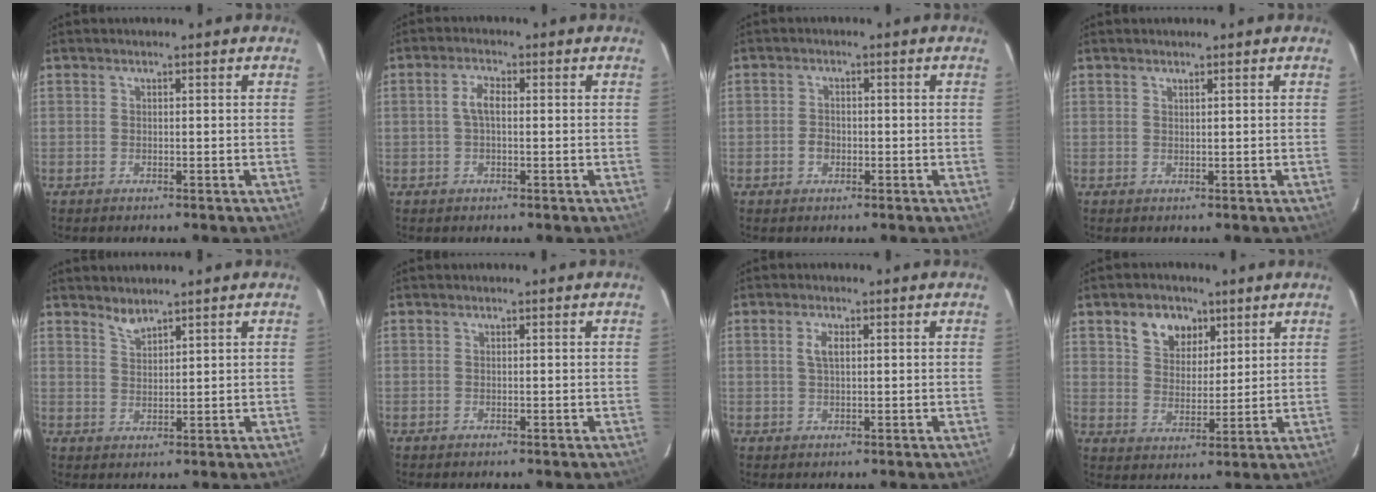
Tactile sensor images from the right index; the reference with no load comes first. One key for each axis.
{"total": 3.1, "fx": 0.1, "fy": 1.3, "fz": 2.8, "tx": -0.058, "ty": 0.008, "tz": 0.002}
{"total": 2.2, "fx": -0.8, "fy": 1.8, "fz": 1.0, "tx": -0.017, "ty": 0.004, "tz": -0.014}
{"total": 0.6, "fx": 0.5, "fy": 0.0, "fz": 0.2, "tx": -0.005, "ty": -0.001, "tz": 0.009}
{"total": 2.6, "fx": 2.4, "fy": 0.3, "fz": 0.9, "tx": -0.015, "ty": 0.001, "tz": 0.045}
{"total": 0.0}
{"total": 2.6, "fx": 0.7, "fy": 1.1, "fz": 2.2, "tx": -0.045, "ty": 0.004, "tz": 0.014}
{"total": 8.1, "fx": 4.3, "fy": 5.7, "fz": 3.7, "tx": -0.066, "ty": 0.019, "tz": 0.079}